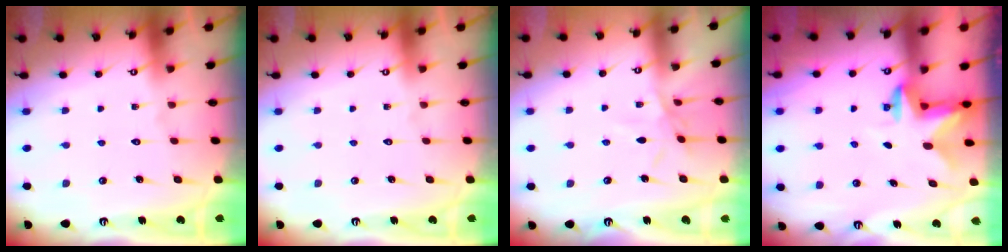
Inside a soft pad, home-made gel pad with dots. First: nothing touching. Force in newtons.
{"total": 0.0}
{"total": 4.5, "press": 4.5, "slide": 0.6}
{"total": 2.7, "press": 2.7, "slide": 0.5}